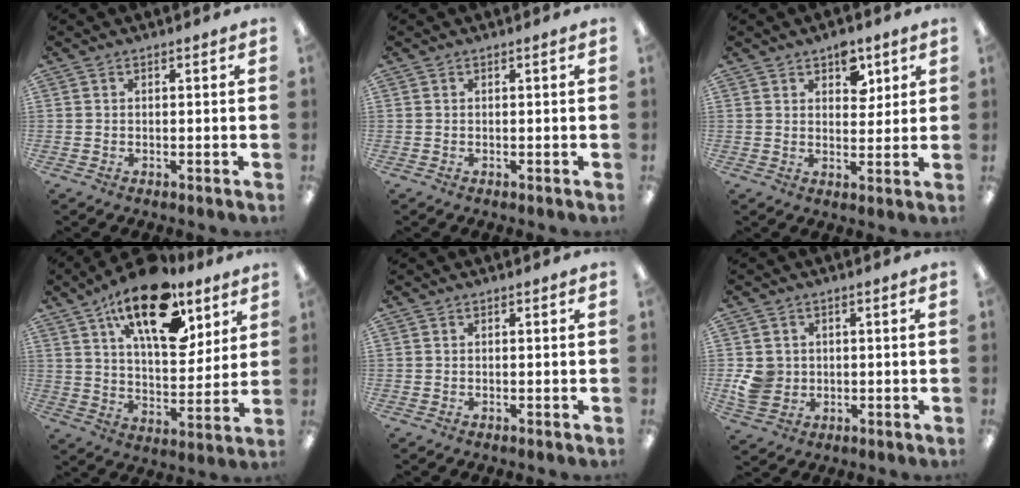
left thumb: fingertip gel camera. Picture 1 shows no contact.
{"total": 0.0}
{"total": 6.8, "force": [4.1, 4.1, 3.5], "torque": [-0.032, -0.013, 0.066]}
{"total": 20.6, "force": [12.5, 9.5, 13.4], "torque": [-0.209, -0.057, 0.209]}
{"total": 0.0}
{"total": 6.1, "force": [0.0, 5.7, 2.3], "torque": [-0.045, 0.006, 0.003]}